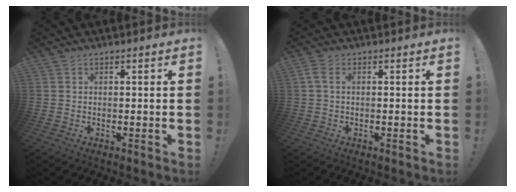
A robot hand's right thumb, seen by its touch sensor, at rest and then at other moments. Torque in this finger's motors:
{"motor_torque": [-0.02, 0.05, 0.47, -0.24, 0.10]}